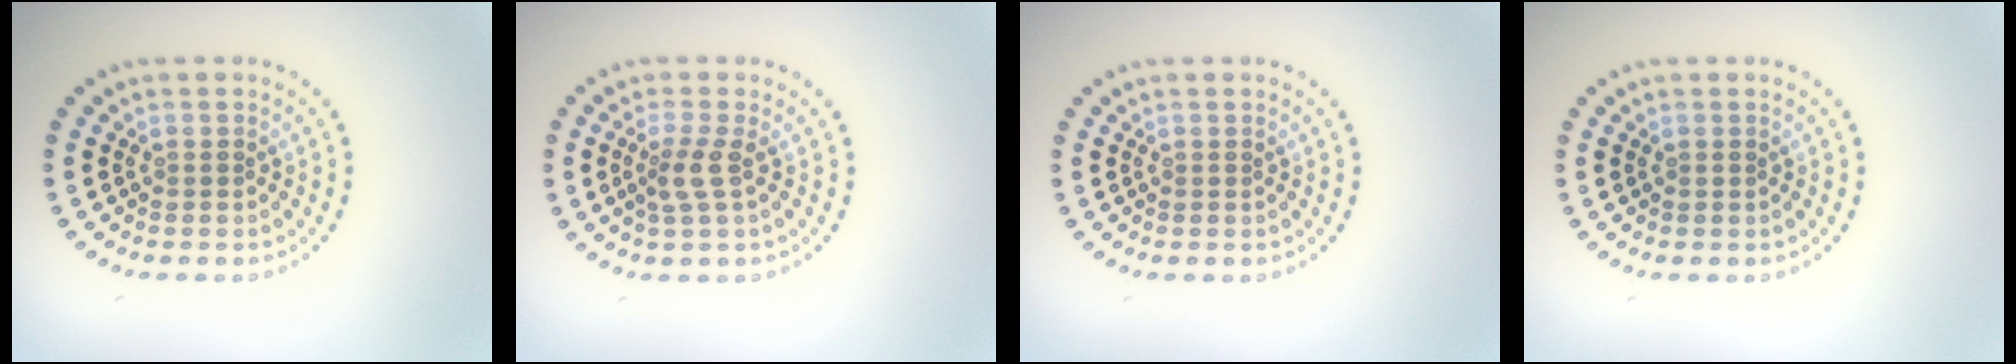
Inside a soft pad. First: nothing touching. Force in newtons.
{"total": 2.0, "press": 1.6, "slide": 1.3}
{"total": 0.0}
{"total": 0.0}